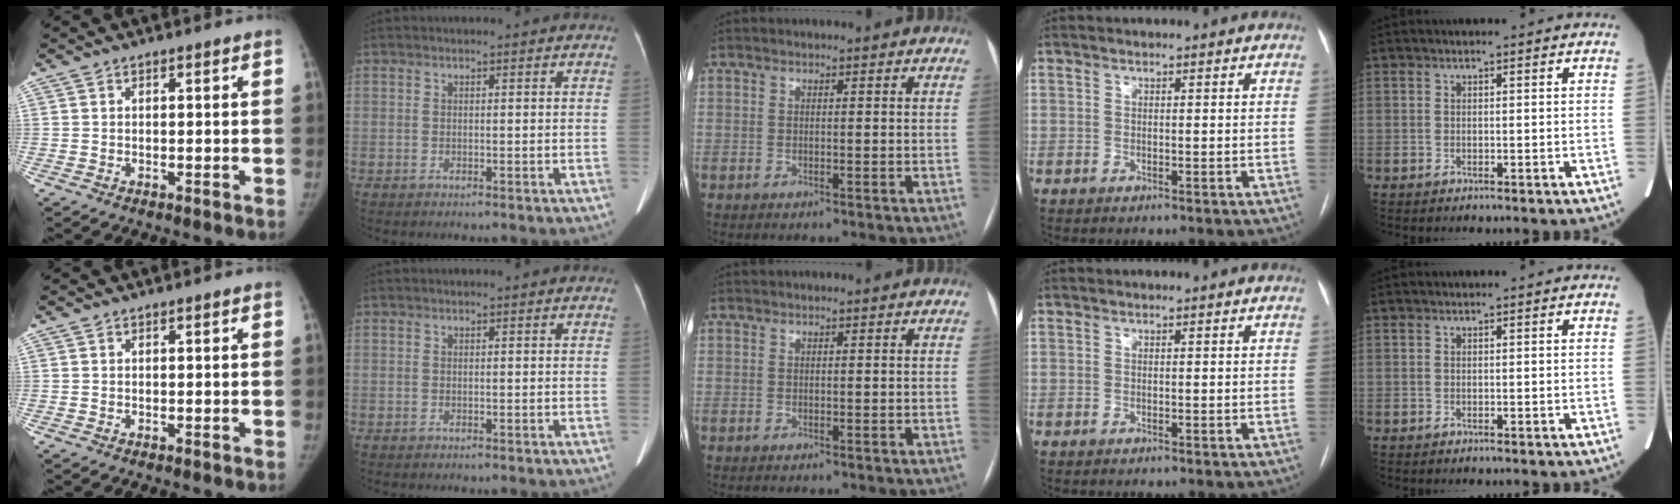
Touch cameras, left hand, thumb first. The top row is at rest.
{}